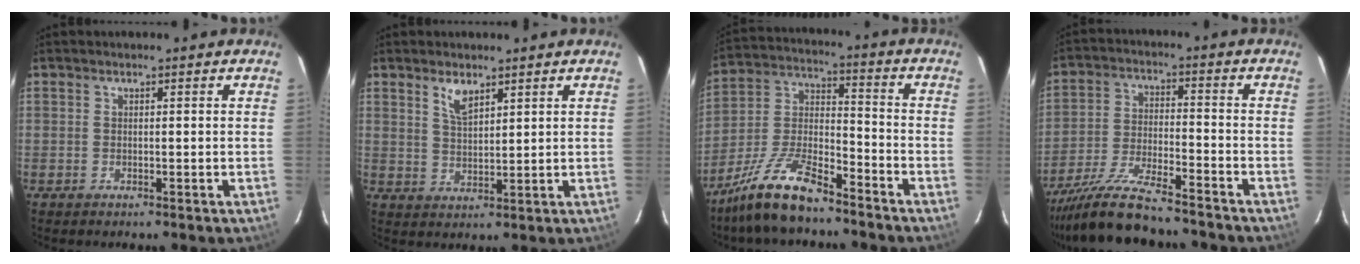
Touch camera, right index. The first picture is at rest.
{"total": 4.1, "force": [2.8, 1.5, 2.6], "torque": [-0.050, -0.001, 0.054]}
{"total": 13.8, "force": [-10.5, 3.8, 8.1], "torque": [-0.180, 0.006, -0.202]}
{"total": 14.6, "force": [-13.1, 1.6, 6.3], "torque": [-0.135, -0.023, -0.229]}